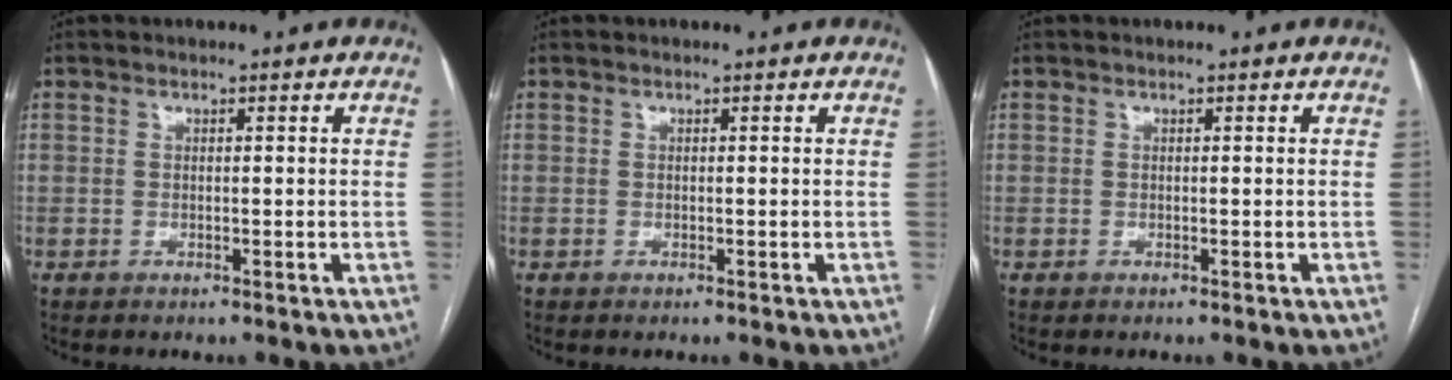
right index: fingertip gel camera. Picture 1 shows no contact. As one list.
[{"total": 0.0}, {"total": 0.0}]